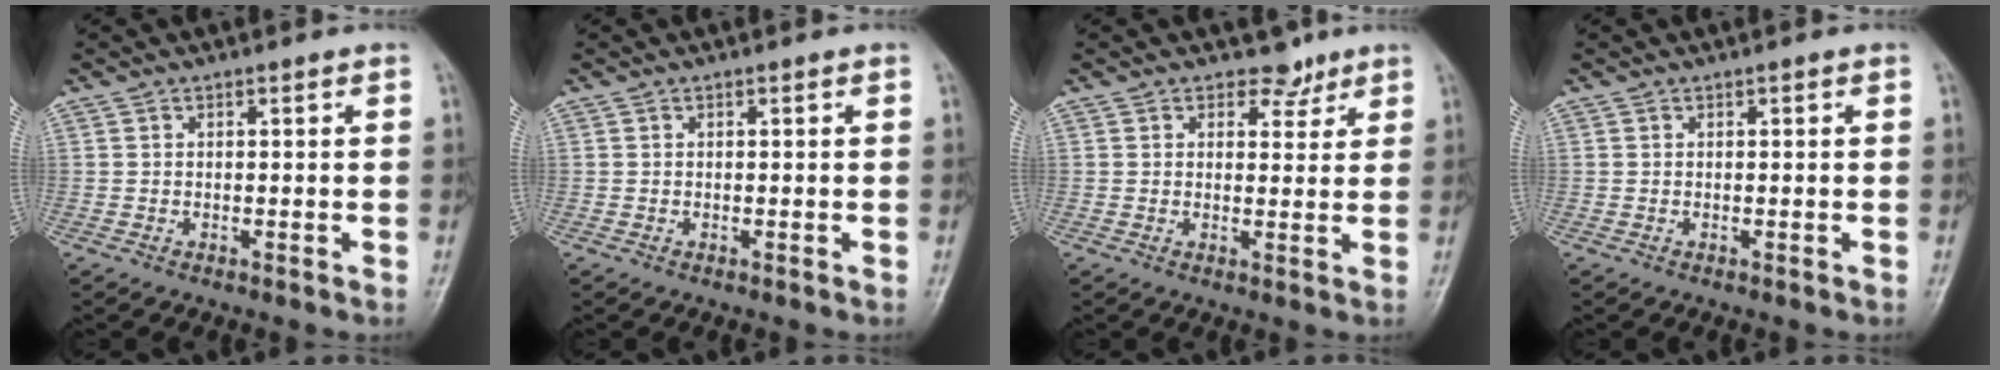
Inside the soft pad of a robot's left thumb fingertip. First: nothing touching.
{"total": 0.0}
{"total": 3.5, "force": [2.6, 2.3, 0.5], "torque": [0.017, -0.015, 0.035]}
{"total": 0.0}